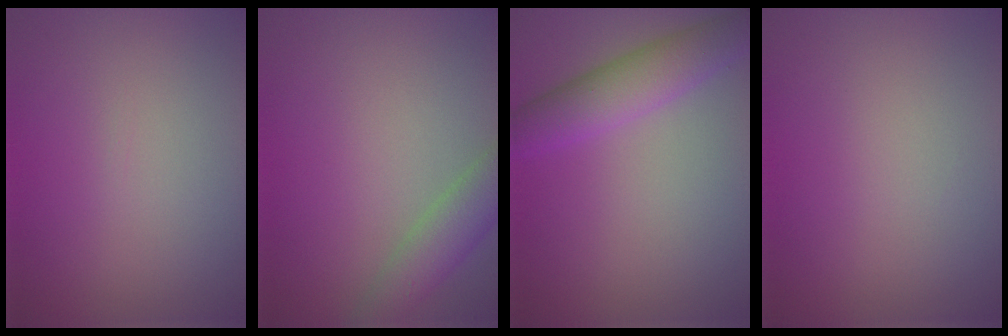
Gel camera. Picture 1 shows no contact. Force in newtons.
{"total": 3.4, "press": 3.4, "slide": 0.1}
{"total": 4.0, "press": 4.0, "slide": 0.2}
{"total": 0.0}